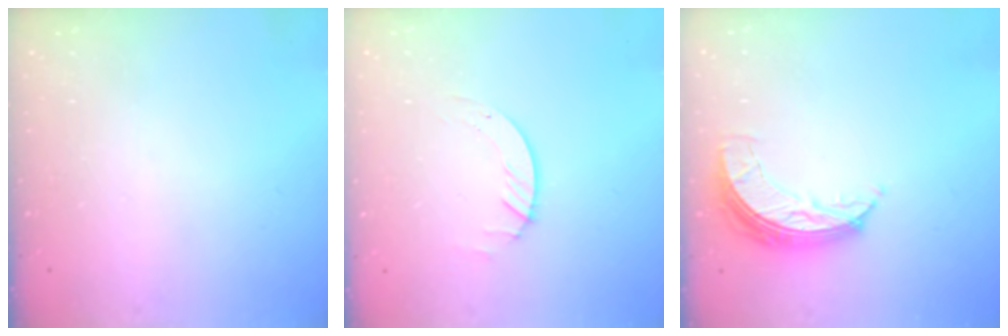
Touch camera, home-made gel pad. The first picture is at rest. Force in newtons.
{"total": 2.0, "press": 2.0, "slide": 0.2}
{"total": 7.2, "press": 7.2, "slide": 0.3}